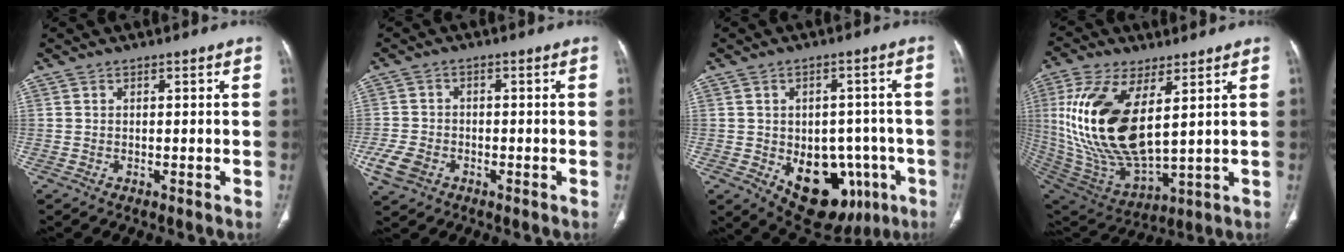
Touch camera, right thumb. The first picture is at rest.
{"total": 5.8, "force": [-2.5, 4.2, 3.1], "torque": [-0.066, 0.010, -0.044]}
{"total": 16.3, "force": [-5.3, 10.7, 11.0], "torque": [-0.110, 0.018, -0.053]}
{"total": 22.2, "force": [5.3, 10.3, 19.0], "torque": [-0.391, -0.030, 0.114]}